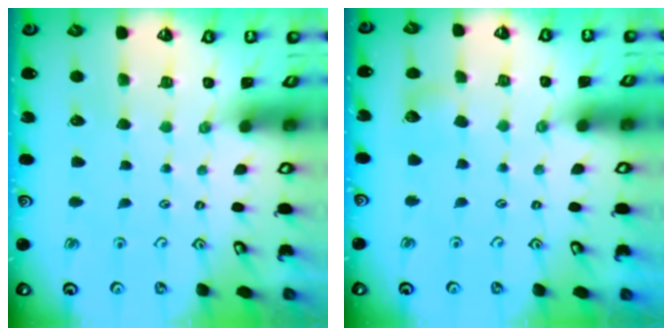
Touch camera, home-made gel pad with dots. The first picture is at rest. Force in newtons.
{"total": 4.3, "press": 4.3, "slide": 0.5}